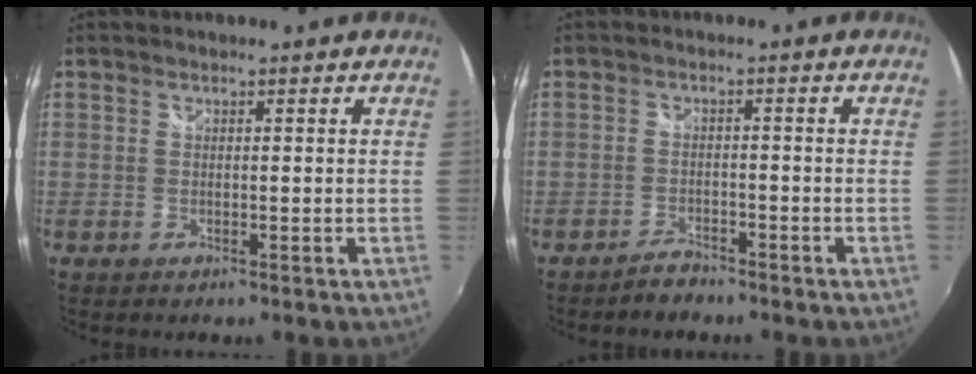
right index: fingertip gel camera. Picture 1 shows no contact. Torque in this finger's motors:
{"motor_torque": [-0.71, 0.53, -0.40, -0.13]}